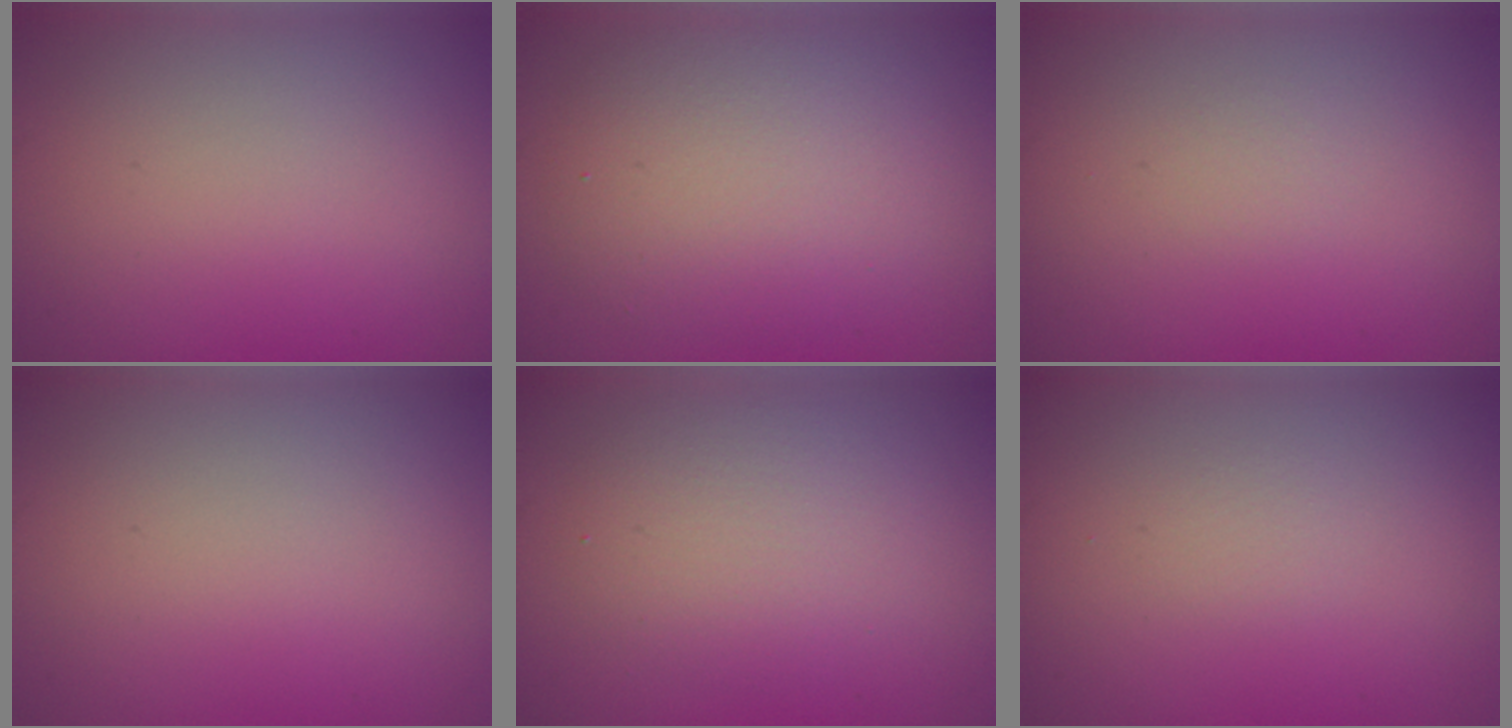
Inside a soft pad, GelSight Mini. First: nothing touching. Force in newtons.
{"total": 5.9, "press": 5.8, "slide": 0.6}
{"total": 0.5, "press": 0.5, "slide": 0.0}
{"total": 0.0}
{"total": 3.9, "press": 3.9, "slide": 0.0}
{"total": 0.7, "press": 0.7, "slide": 0.1}